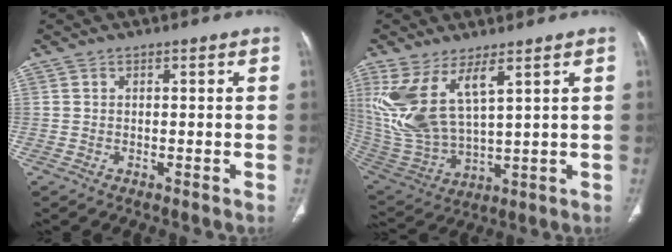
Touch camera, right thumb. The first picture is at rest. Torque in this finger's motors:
{"motor_torque": [0.18, 0.45, 1.35, 1.42, 0.21]}